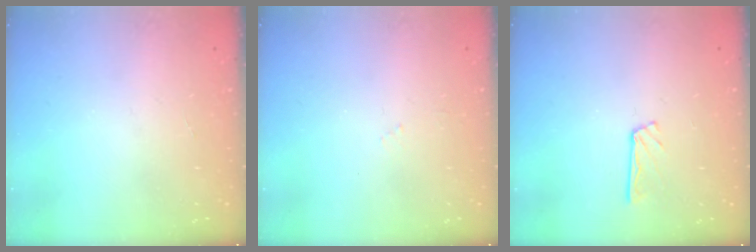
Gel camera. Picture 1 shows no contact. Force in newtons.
{"total": 3.1, "press": 3.1, "slide": 0.4}
{"total": 4.8, "press": 4.8, "slide": 0.4}